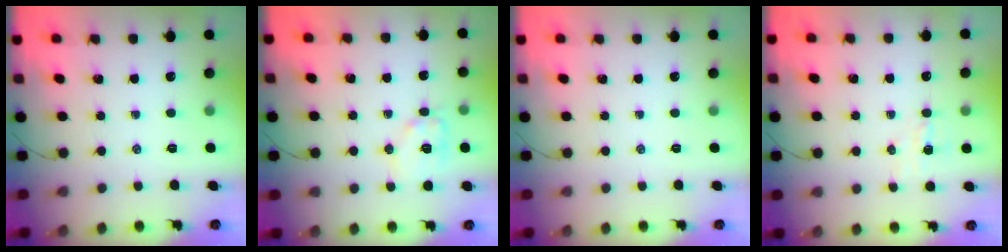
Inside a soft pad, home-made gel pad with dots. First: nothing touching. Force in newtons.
{"total": 9.7, "press": 9.7, "slide": 0.7}
{"total": 0.0}
{"total": 3.5, "press": 3.3, "slide": 1.1}